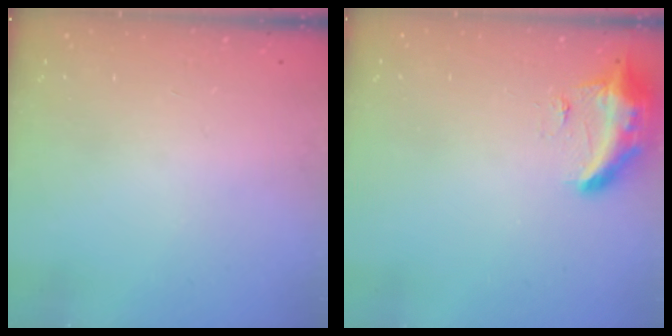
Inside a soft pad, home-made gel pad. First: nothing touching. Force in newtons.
{"total": 9.5, "press": 9.4, "slide": 1.2}